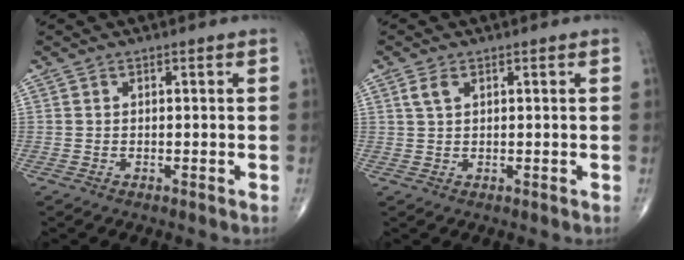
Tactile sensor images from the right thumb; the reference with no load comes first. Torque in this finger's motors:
{"motor_torque": [0.14, 0.15, 0.63, 0.37, 0.14]}